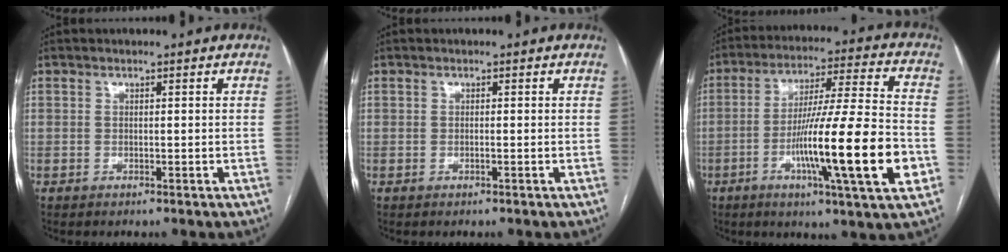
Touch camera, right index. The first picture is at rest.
{"total": 0.0}
{"total": 19.4, "force": [-5.5, 0.0, 18.5], "torque": [-0.293, -0.011, -0.092]}